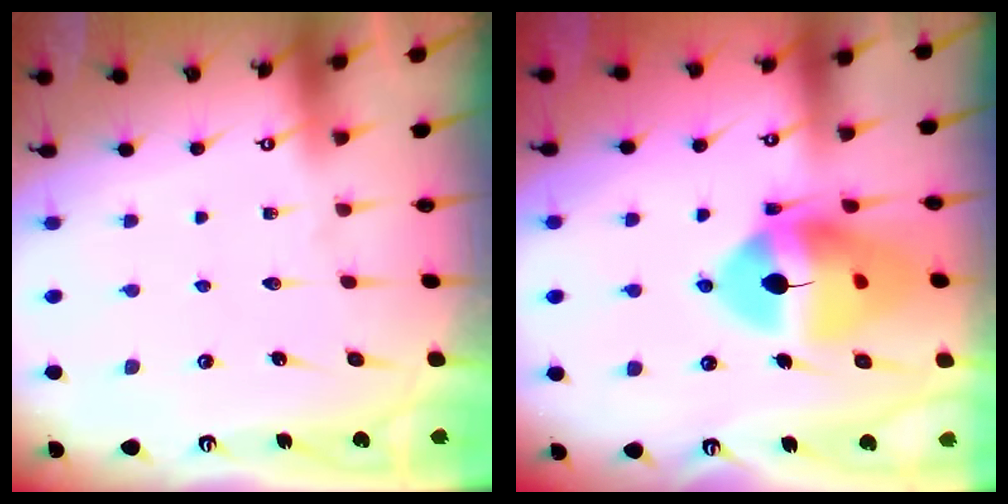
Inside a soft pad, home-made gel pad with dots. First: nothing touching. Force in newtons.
{"total": 16.9, "press": 16.7, "slide": 2.0}